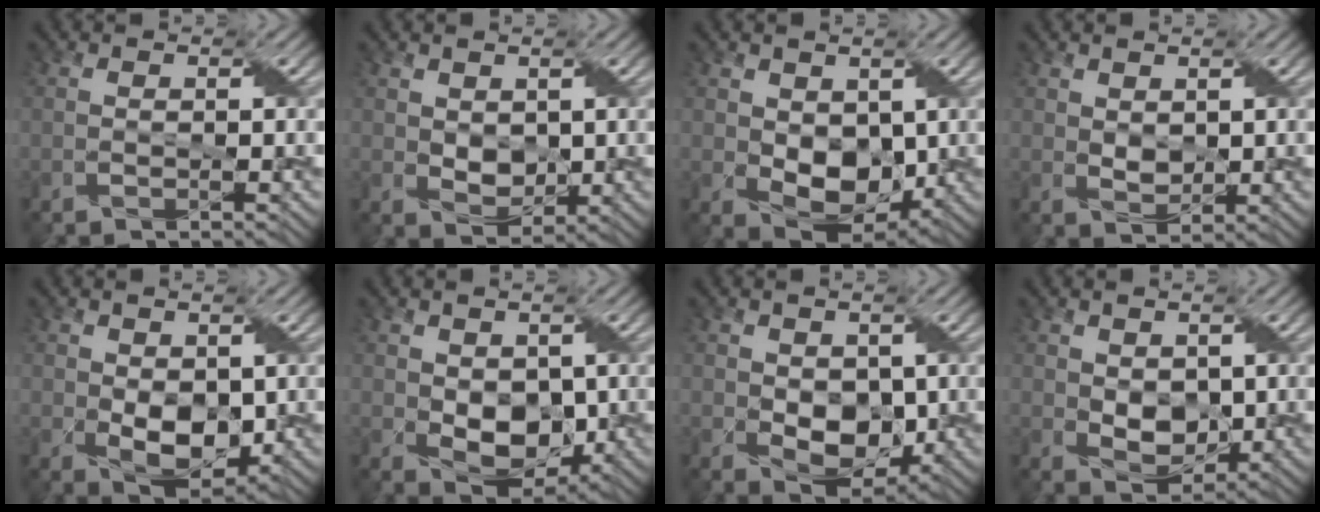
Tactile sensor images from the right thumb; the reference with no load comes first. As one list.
[{"total": 3.3, "force": [0.8, 2.5, 2.1], "torque": [-0.042, -0.007, 0.019]}, {"total": 7.2, "force": [0.2, 5.2, 4.9], "torque": [-0.100, -0.017, 0.008]}, {"total": 2.2, "force": [1.1, 1.5, 1.2], "torque": [-0.029, -0.002, 0.022]}, {"total": 6.0, "force": [-0.1, 4.1, 4.4], "torque": [-0.087, -0.018, 0.006]}, {"total": 6.8, "force": [-0.1, 4.9, 4.8], "torque": [-0.092, -0.018, 0.006]}, {"total": 6.1, "force": [-0.1, 4.5, 4.2], "torque": [-0.082, -0.019, 0.005]}, {"total": 4.7, "force": [0.7, 3.4, 3.2], "torque": [-0.068, -0.011, 0.016]}]